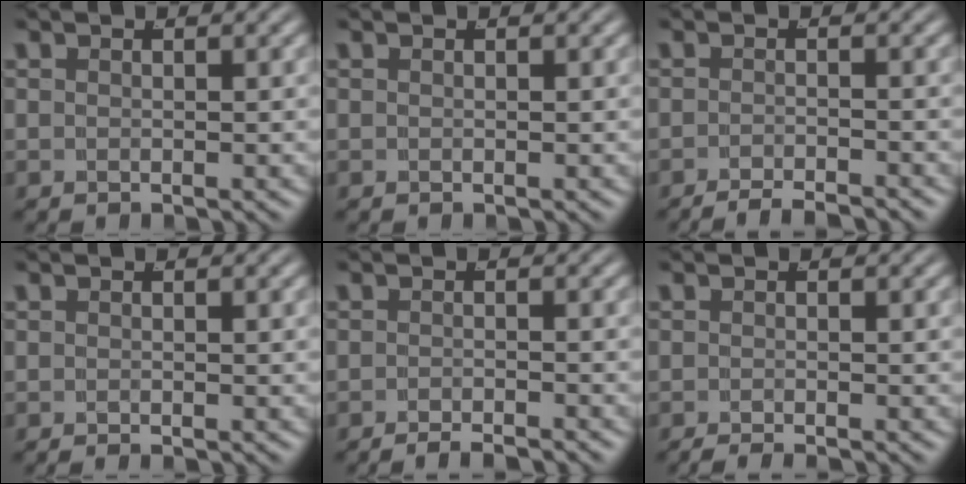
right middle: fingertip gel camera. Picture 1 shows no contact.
{"total": 0.0}
{"total": 3.0, "force": [-2.9, 0.2, 0.7], "torque": [-0.008, -0.005, -0.048]}
{"total": 0.6, "force": [-0.5, -0.3, 0.0], "torque": [0.000, -0.002, -0.007]}
{"total": 2.3, "force": [-2.2, -0.2, 0.5], "torque": [-0.005, -0.003, -0.038]}
{"total": 1.5, "force": [-1.5, -0.2, 0.3], "torque": [0.000, -0.005, -0.023]}